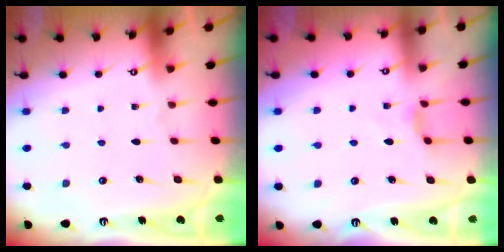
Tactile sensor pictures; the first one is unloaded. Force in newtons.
{"total": 3.4, "press": 3.3, "slide": 0.5}